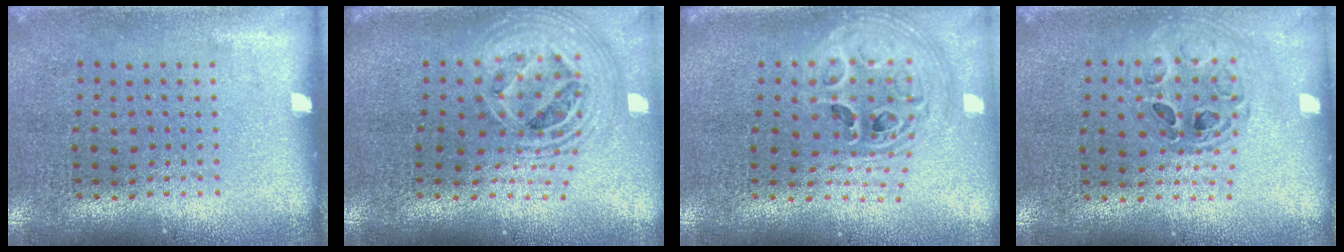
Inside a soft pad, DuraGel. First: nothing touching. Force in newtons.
{"total": 2.5, "press": 1.8, "slide": 1.7}
{"total": 2.6, "press": 1.9, "slide": 1.8}
{"total": 0.7, "press": 0.7, "slide": 0.1}